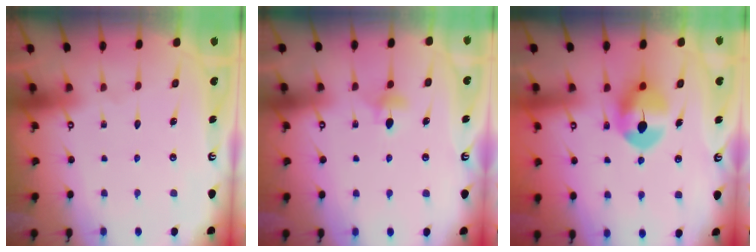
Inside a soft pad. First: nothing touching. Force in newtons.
{"total": 4.4, "press": 4.4, "slide": 0.7}
{"total": 9.1, "press": 9.0, "slide": 1.0}